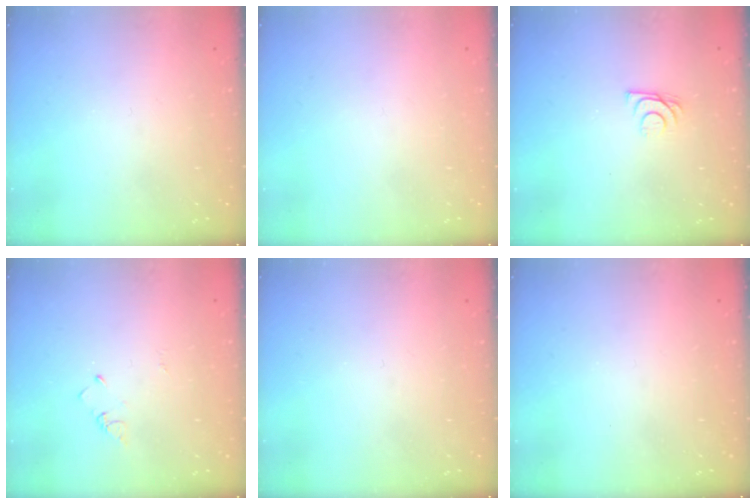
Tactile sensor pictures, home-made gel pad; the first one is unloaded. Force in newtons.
{"total": 1.7, "press": 1.6, "slide": 0.1}
{"total": 7.5, "press": 7.4, "slide": 0.6}
{"total": 2.0, "press": 2.0, "slide": 0.3}
{"total": 0.0}
{"total": 0.0}